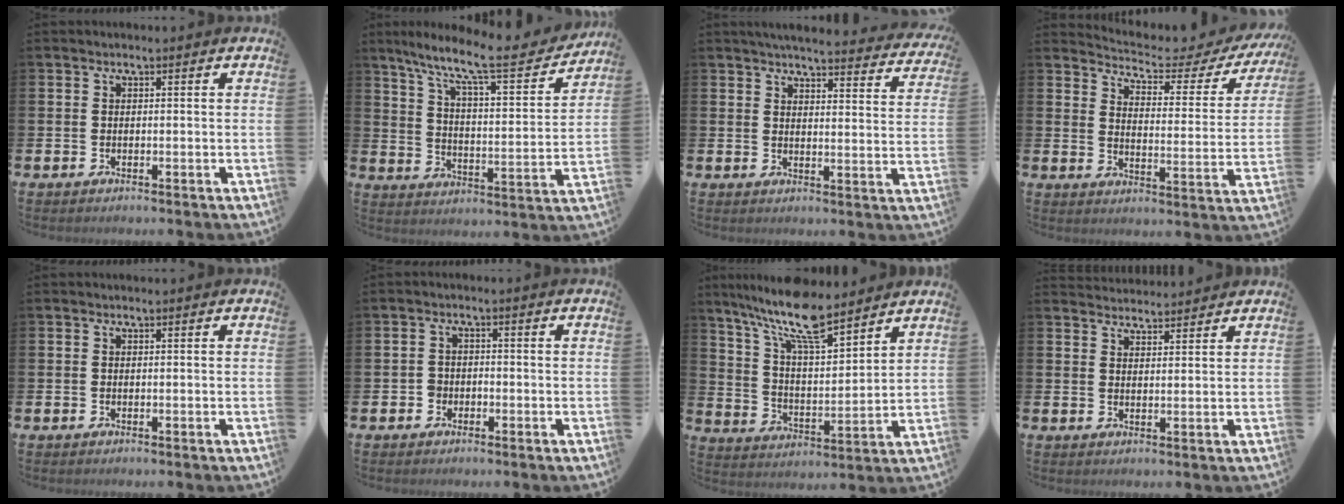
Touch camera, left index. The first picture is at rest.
{"total": 10.2, "force": [8.7, 1.4, 5.1], "torque": [-0.122, -0.061, 0.141]}
{"total": 5.0, "force": [4.9, 0.3, 1.3], "torque": [-0.030, -0.033, 0.083]}
{"total": 4.4, "force": [4.0, 1.1, 1.3], "torque": [-0.047, -0.038, 0.060]}
{"total": 0.0}
{"total": 1.8, "force": [-1.0, 1.5, 0.3], "torque": [-0.007, 0.003, -0.024]}
{"total": 11.1, "force": [9.6, 2.1, 5.3], "torque": [-0.131, -0.046, 0.169]}
{"total": 3.2, "force": [3.1, 0.4, -0.3], "torque": [-0.001, -0.018, 0.058]}